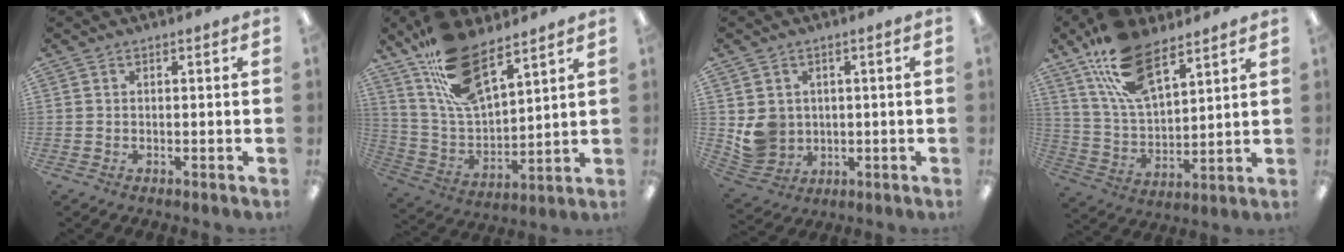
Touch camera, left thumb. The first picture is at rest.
{"total": 17.9, "force": [12.2, 7.5, 10.8], "torque": [-0.215, -0.054, 0.222]}
{"total": 6.7, "force": [1.3, 6.4, 1.6], "torque": [-0.038, 0.003, 0.034]}
{"total": 17.7, "force": [11.2, 8.4, 10.9], "torque": [-0.207, -0.036, 0.204]}